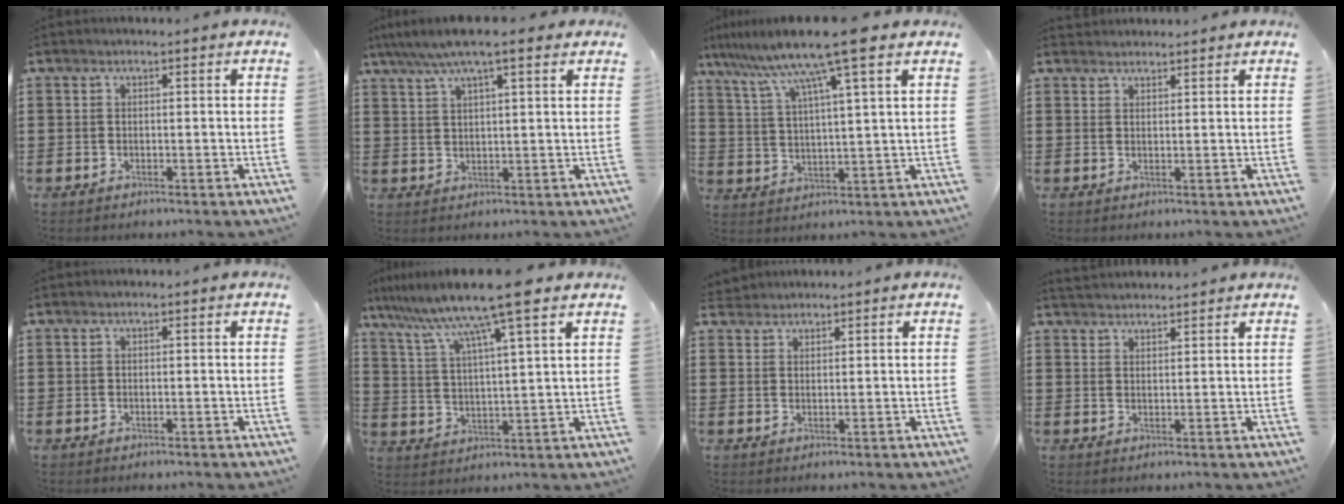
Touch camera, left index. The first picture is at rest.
{"total": 6.5, "force": [4.6, 0.8, 4.5], "torque": [-0.097, -0.005, 0.081]}
{"total": 10.5, "force": [7.9, -0.2, 7.0], "torque": [-0.162, -0.028, 0.127]}
{"total": 1.5, "force": [1.5, 0.3, -0.2], "torque": [0.001, 0.002, 0.029]}
{"total": 0.0}
{"total": 11.1, "force": [8.8, -0.1, 6.7], "torque": [-0.153, -0.041, 0.142]}
{"total": 1.8, "force": [1.7, 0.5, -0.2], "torque": [-0.002, 0.004, 0.034]}
{"total": 2.1, "force": [2.1, 0.1, -0.3], "torque": [0.000, -0.001, 0.041]}